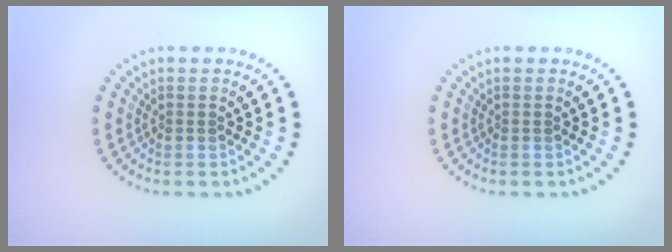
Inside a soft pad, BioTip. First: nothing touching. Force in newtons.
{"total": 0.0}